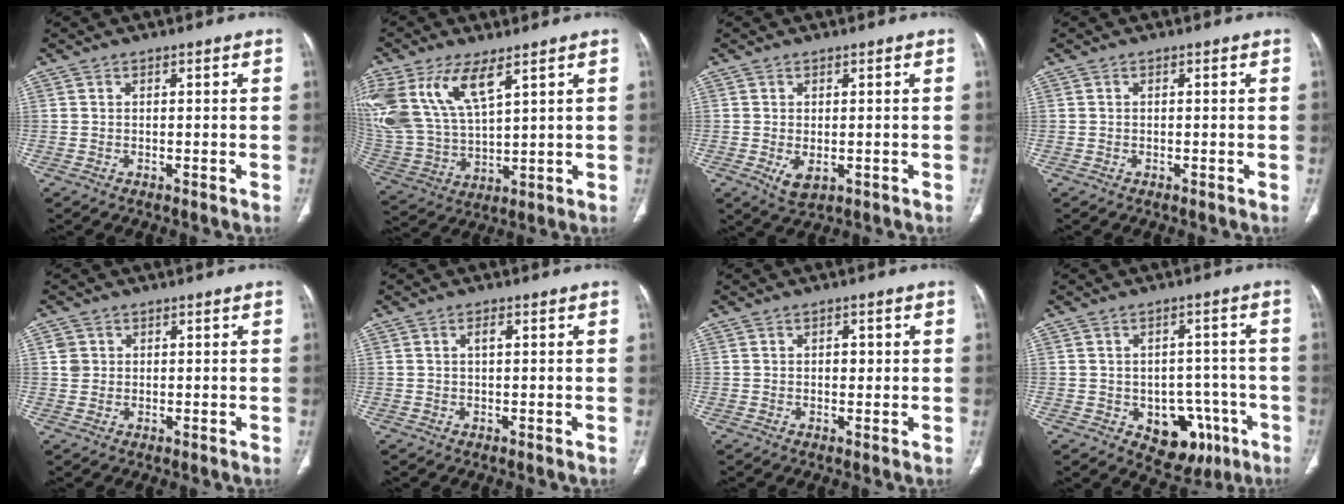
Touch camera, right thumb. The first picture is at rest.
{"total": 17.1, "force": [8.4, 7.9, 12.6], "torque": [-0.275, -0.022, 0.179]}
{"total": 3.7, "force": [-0.8, 2.2, 2.9], "torque": [-0.048, -0.007, -0.001]}
{"total": 0.0}
{"total": 2.3, "force": [0.6, 2.1, 0.7], "torque": [-0.004, -0.001, 0.013]}
{"total": 1.5, "force": [0.4, 0.6, 1.3], "torque": [-0.027, 0.005, 0.007]}
{"total": 2.0, "force": [0.3, 1.4, 1.5], "torque": [-0.014, 0.002, 0.003]}
{"total": 9.2, "force": [-3.5, 6.7, 5.2], "torque": [-0.029, 0.026, -0.031]}